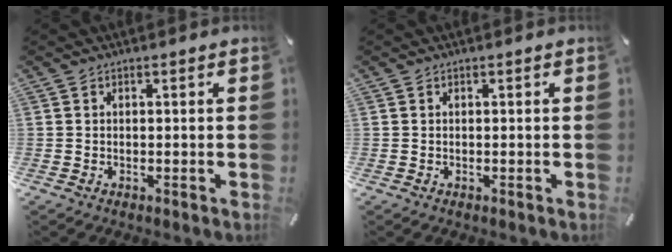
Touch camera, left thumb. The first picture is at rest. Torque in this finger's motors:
{"motor_torque": [0.03, -0.05, 0.03, -0.23, -0.02]}